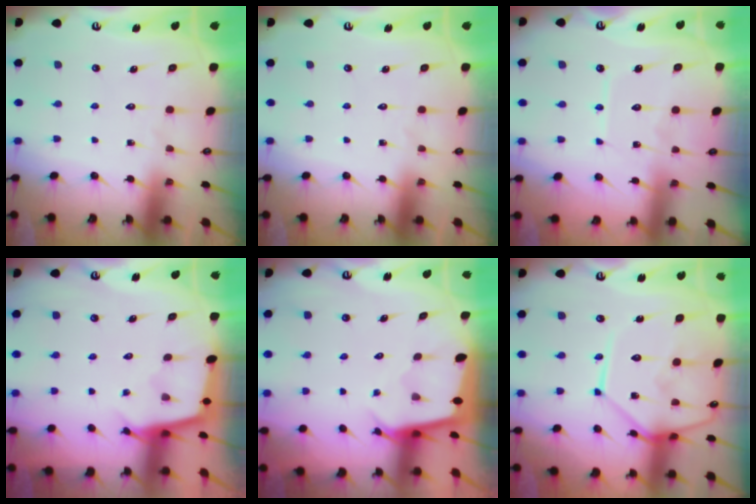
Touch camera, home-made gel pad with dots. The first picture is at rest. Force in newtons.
{"total": 0.0}
{"total": 7.8, "press": 7.8, "slide": 0.7}
{"total": 2.5, "press": 2.5, "slide": 0.2}
{"total": 2.4, "press": 2.4, "slide": 0.1}
{"total": 16.6, "press": 16.5, "slide": 2.2}